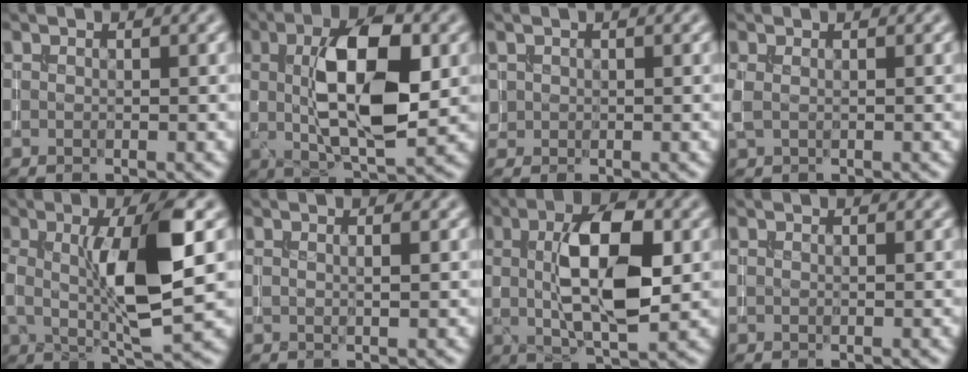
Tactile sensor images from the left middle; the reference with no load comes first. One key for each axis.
{"total": 9.9, "fx": 1.4, "fy": 3.8, "fz": 9.0, "tx": -0.147, "ty": 0.011, "tz": 0.022}
{"total": 0.6, "fx": 0.3, "fy": 0.5, "fz": -0.1, "tx": 0.007, "ty": 0.004, "tz": 0.004}
{"total": 0.8, "fx": 0.2, "fy": 0.4, "fz": 0.7, "tx": -0.020, "ty": 0.004, "tz": 0.001}
{"total": 8.2, "fx": 0.8, "fy": 2.0, "fz": 7.9, "tx": -0.133, "ty": 0.001, "tz": 0.015}
{"total": 1.1, "fx": 0.3, "fy": 0.2, "fz": 1.1, "tx": -0.008, "ty": 0.001, "tz": -0.001}
{"total": 8.8, "fx": 1.3, "fy": 3.4, "fz": 8.1, "tx": -0.134, "ty": 0.009, "tz": 0.018}
{"total": 0.0}